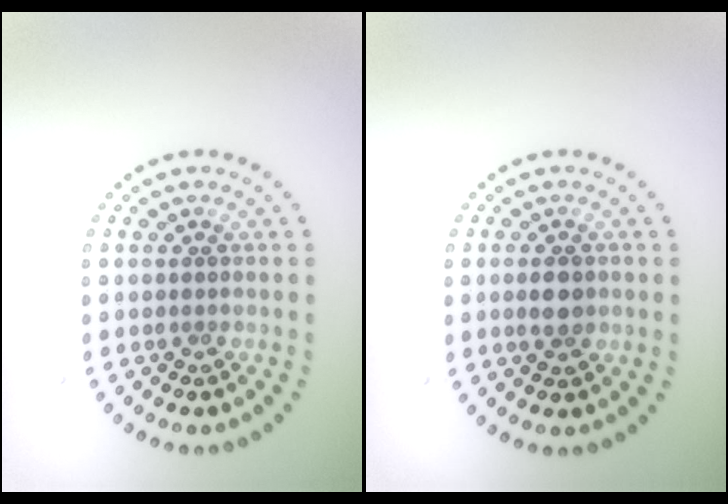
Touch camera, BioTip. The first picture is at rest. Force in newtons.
{"total": 2.7, "press": 2.7, "slide": 0.1}